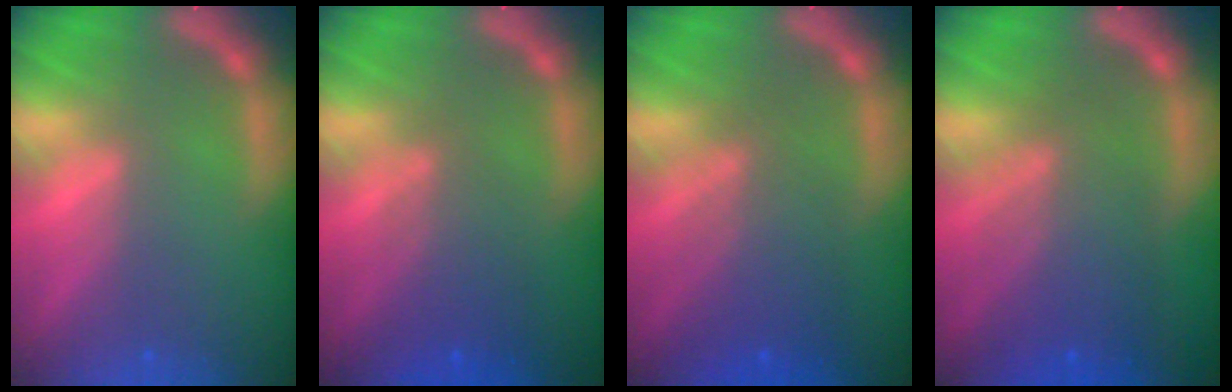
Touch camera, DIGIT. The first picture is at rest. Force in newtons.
{"total": 4.1}
{"total": 5.6}
{"total": 7.0}